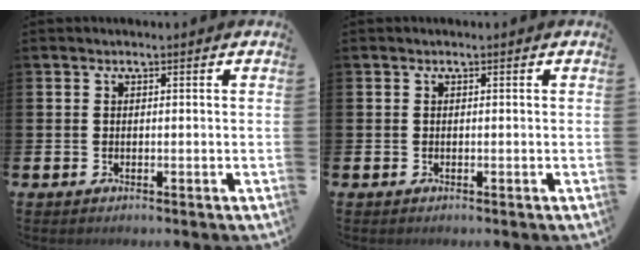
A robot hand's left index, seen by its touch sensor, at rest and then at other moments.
{"total": 0.0}